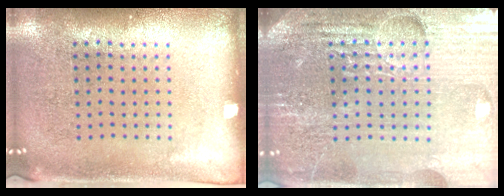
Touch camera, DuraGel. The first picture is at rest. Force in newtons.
{"total": 5.3, "press": 4.8, "slide": 2.2}